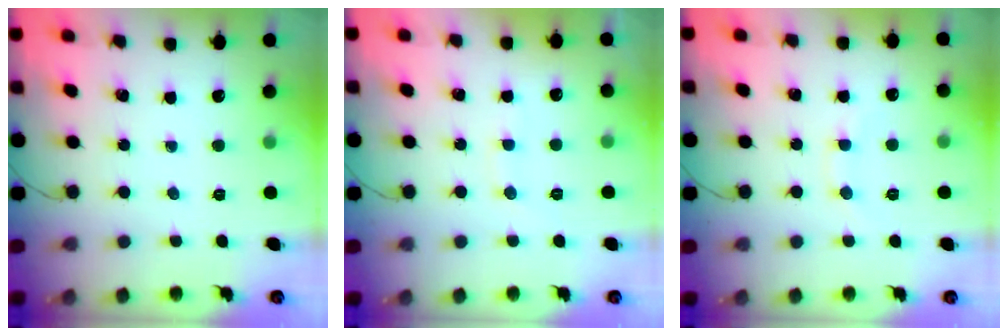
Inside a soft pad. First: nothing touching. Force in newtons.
{"total": 6.8, "press": 6.7, "slide": 1.2}
{"total": 4.9, "press": 4.8, "slide": 1.0}